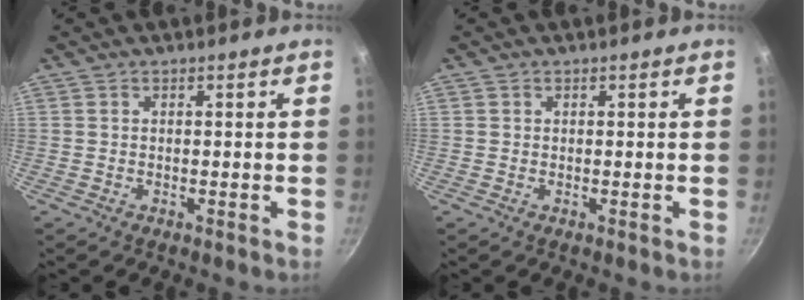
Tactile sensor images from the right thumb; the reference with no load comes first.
{"total": 0.0}